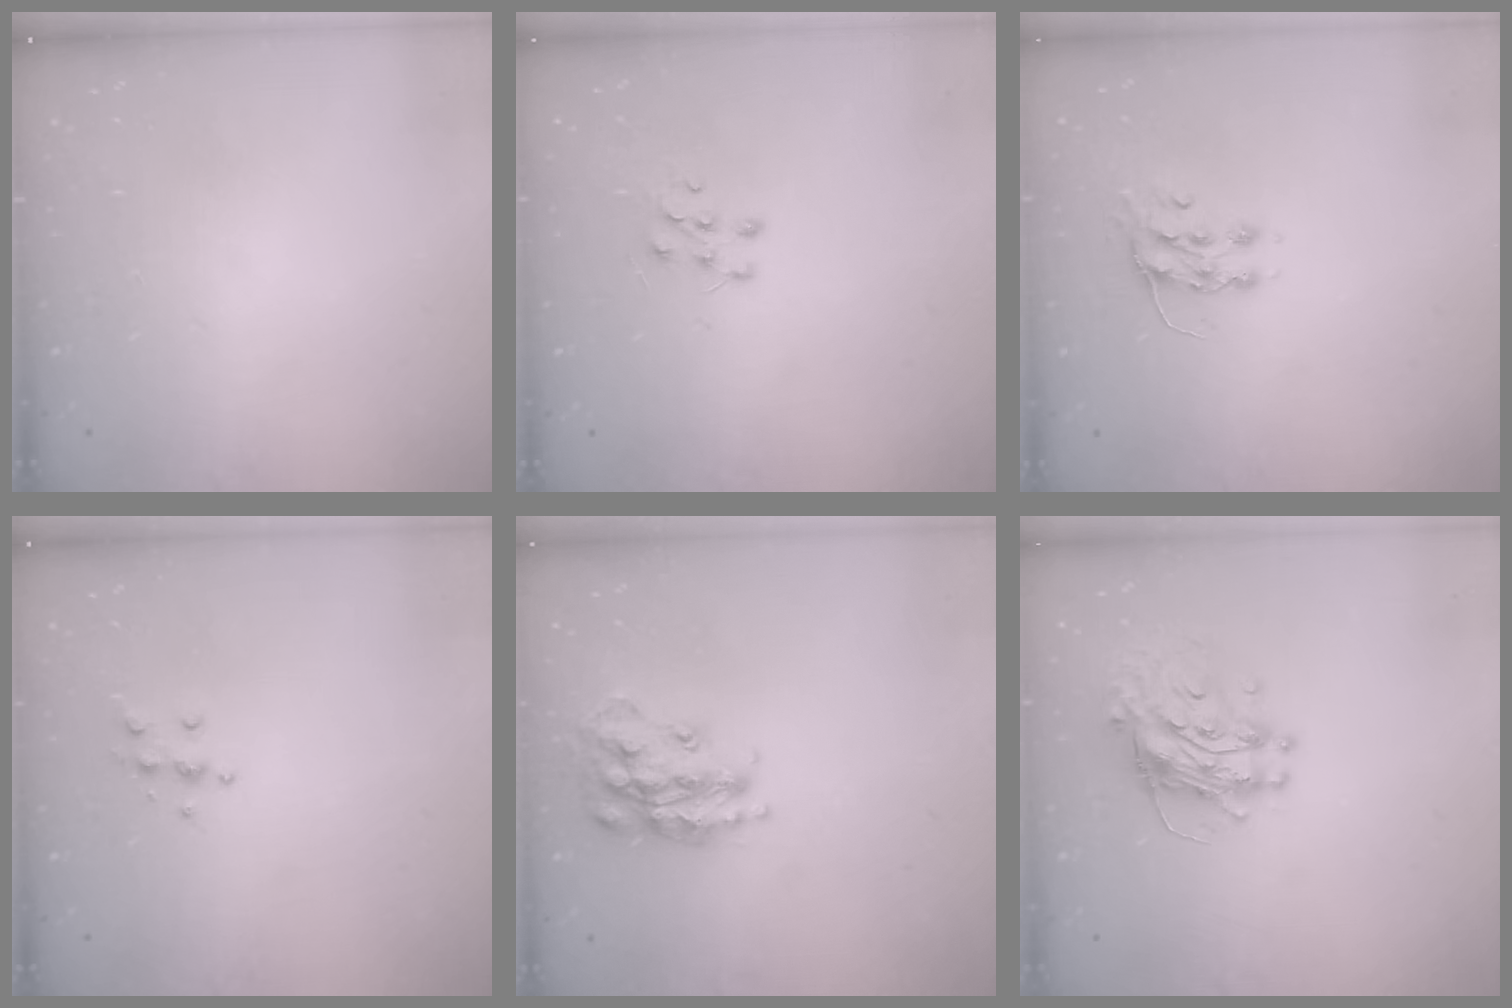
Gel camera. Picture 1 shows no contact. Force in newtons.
{"total": 6.3, "press": 6.3, "slide": 0.5}
{"total": 7.6, "press": 7.5, "slide": 0.9}
{"total": 5.6, "press": 5.6, "slide": 0.6}
{"total": 17.5, "press": 17.4, "slide": 1.1}
{"total": 12.0, "press": 11.9, "slide": 1.2}